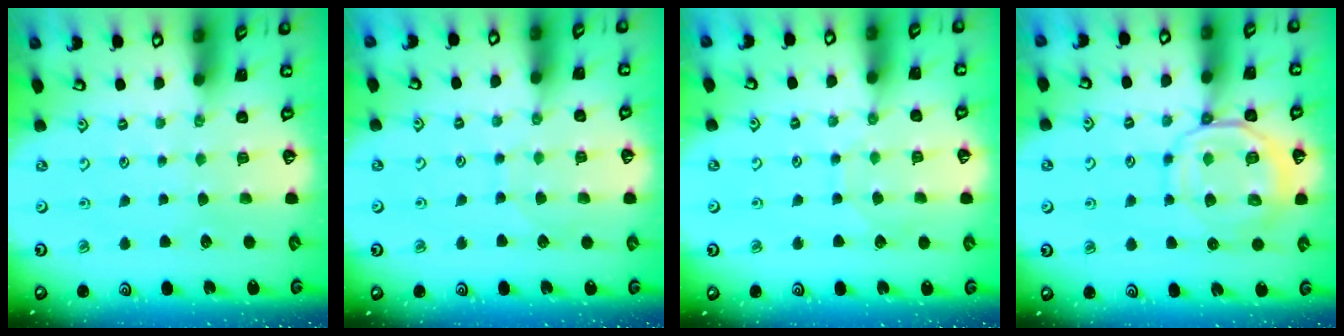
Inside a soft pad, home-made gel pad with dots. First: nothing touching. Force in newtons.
{"total": 4.8, "press": 4.8, "slide": 0.5}
{"total": 6.3, "press": 6.3, "slide": 0.4}
{"total": 12.2, "press": 12.1, "slide": 1.3}